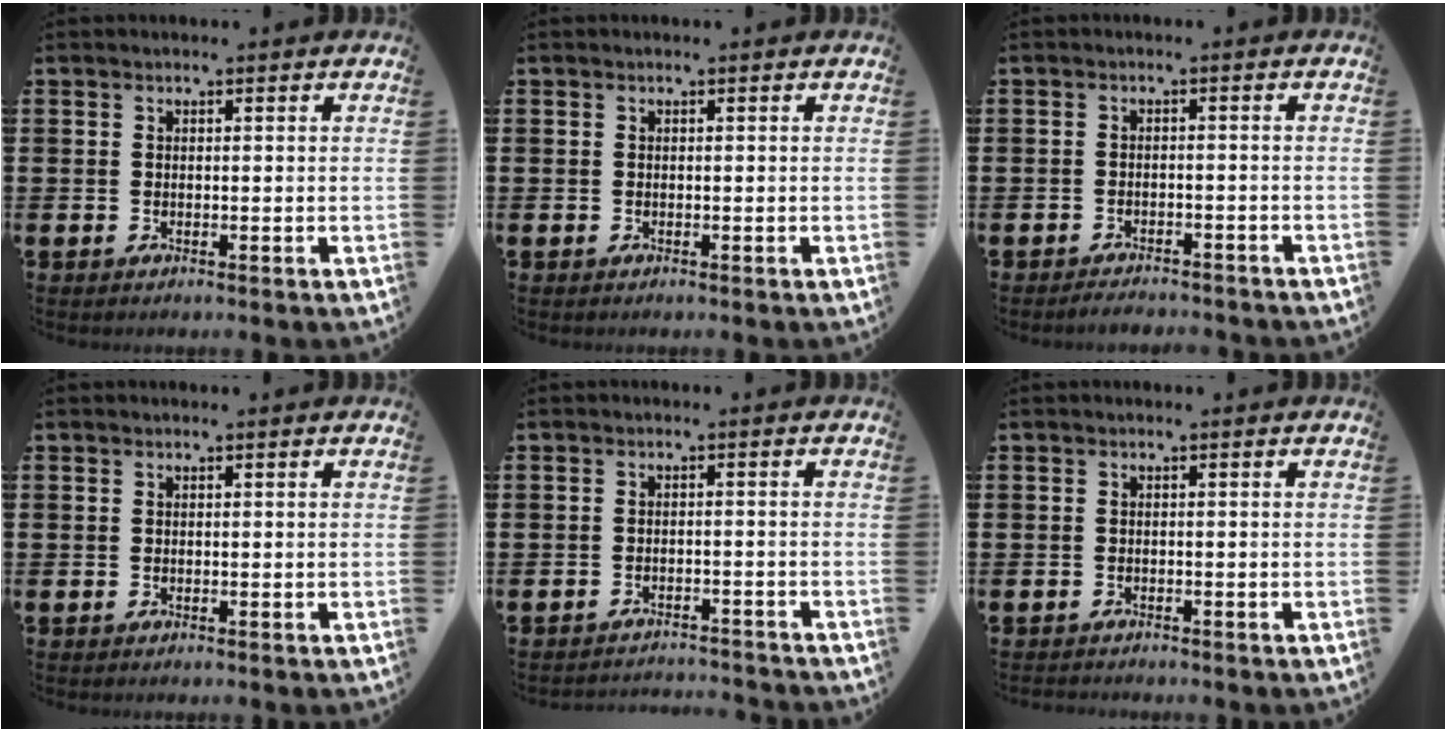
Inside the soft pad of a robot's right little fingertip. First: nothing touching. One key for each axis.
{"total": 0.0}
{"total": 1.7, "fx": -1.7, "fy": 0.0, "fz": 0.1, "tx": -0.005, "ty": 0.003, "tz": -0.034}
{"total": 0.0}
{"total": 1.8, "fx": -1.8, "fy": -0.1, "fz": -0.2, "tx": -0.001, "ty": 0.004, "tz": -0.039}
{"total": 0.5, "fx": -0.5, "fy": 0.0, "fz": -0.1, "tx": 0.000, "ty": -0.001, "tz": -0.011}